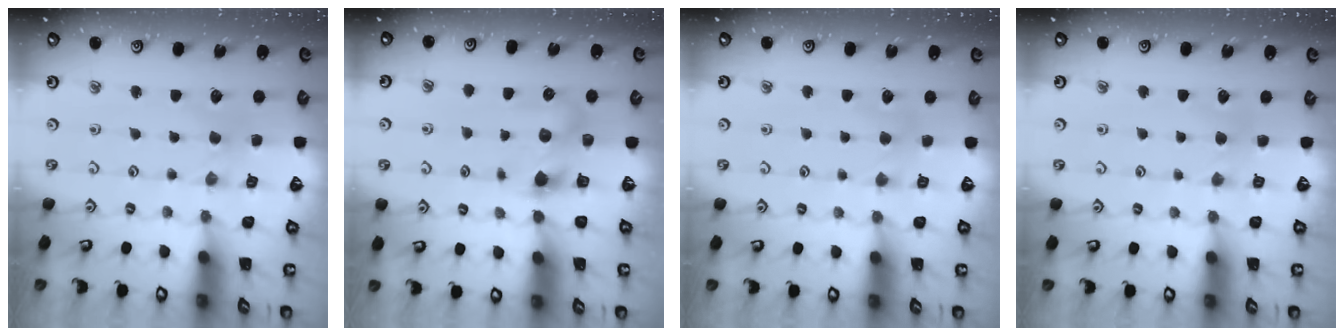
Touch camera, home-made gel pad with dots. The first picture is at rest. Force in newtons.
{"total": 7.0, "press": 7.0, "slide": 0.6}
{"total": 4.4, "press": 4.3, "slide": 0.5}
{"total": 2.7, "press": 2.6, "slide": 0.4}